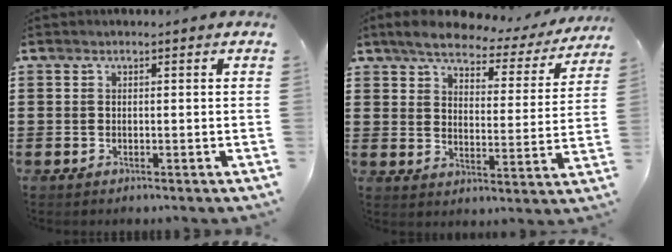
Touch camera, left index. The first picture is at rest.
{"total": 5.2, "force": [4.6, 1.3, 2.0], "torque": [-0.064, -0.022, 0.076]}